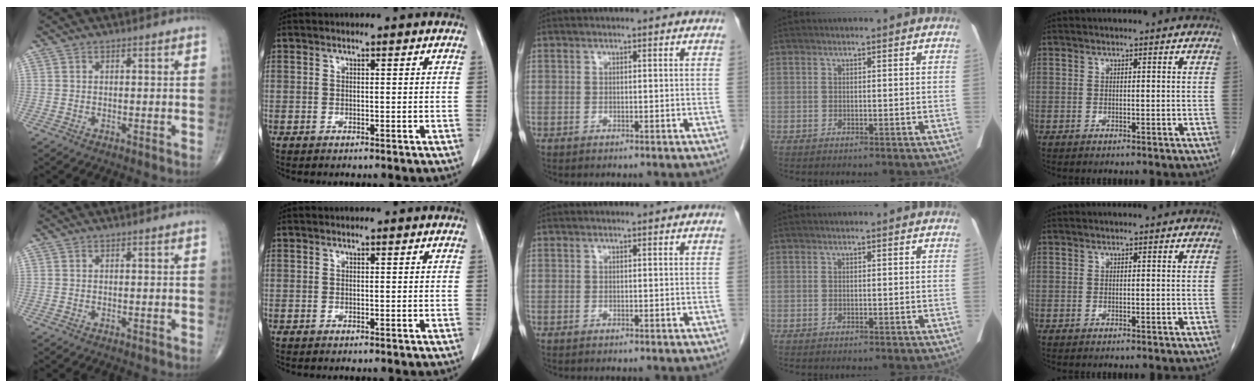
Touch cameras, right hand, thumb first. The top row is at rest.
{}